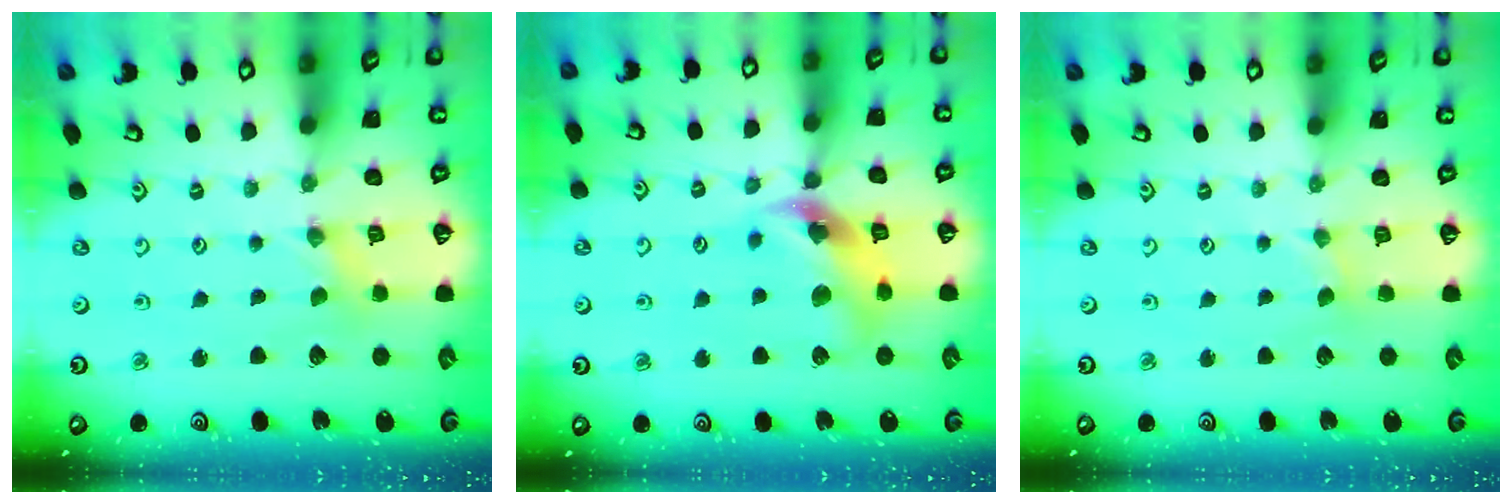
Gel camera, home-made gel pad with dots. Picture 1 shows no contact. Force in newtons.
{"total": 13.5, "press": 13.4, "slide": 1.8}
{"total": 0.6, "press": 0.5, "slide": 0.1}